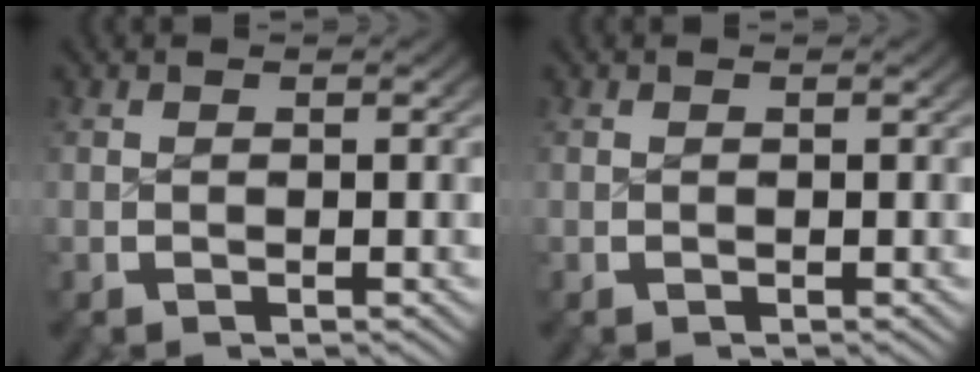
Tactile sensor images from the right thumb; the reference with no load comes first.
{"total": 0.0}